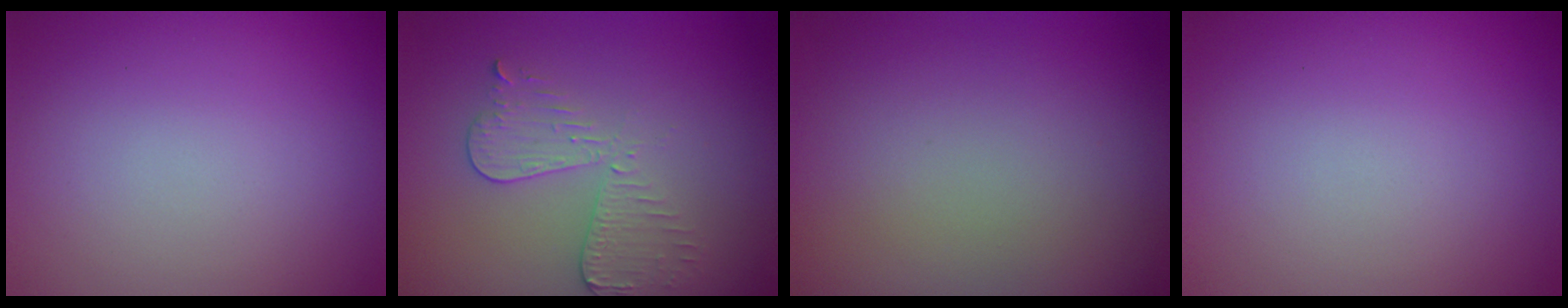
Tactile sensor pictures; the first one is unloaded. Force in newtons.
{"total": 2.9, "press": 2.7, "slide": 1.2}
{"total": 0.0}
{"total": 0.0}